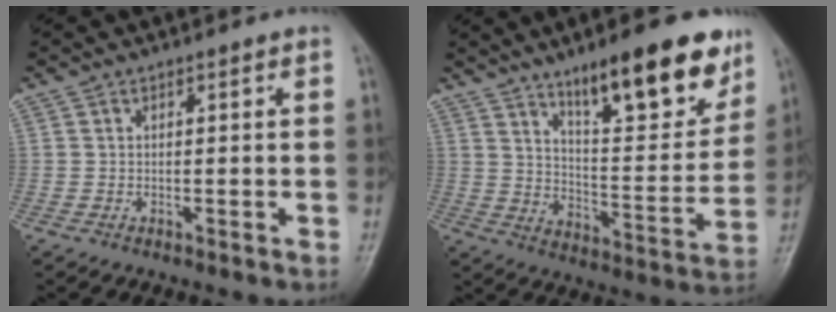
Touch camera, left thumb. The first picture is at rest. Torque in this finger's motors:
{"motor_torque": [1.73, 1.03, 1.47, -1.30, 0.08]}